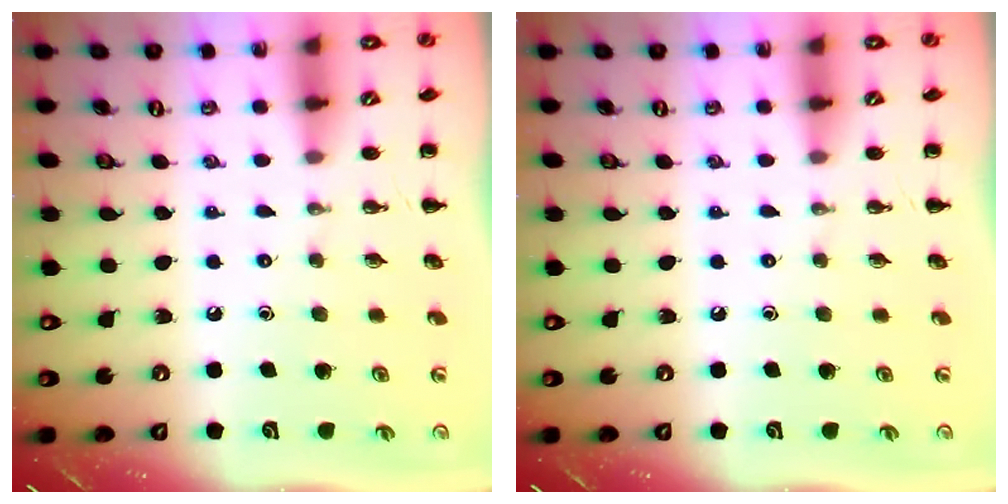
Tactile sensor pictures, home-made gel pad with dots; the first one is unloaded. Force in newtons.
{"total": 0.0}